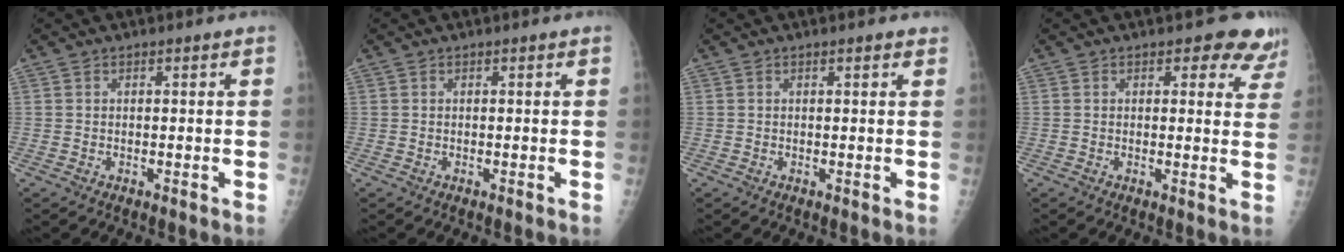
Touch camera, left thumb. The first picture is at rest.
{"total": 0.0}
{"total": 1.0, "force": [0.7, 0.3, 0.7], "torque": [-0.010, -0.001, 0.007]}
{"total": 6.2, "force": [4.7, 3.1, 2.5], "torque": [0.014, -0.021, 0.036]}